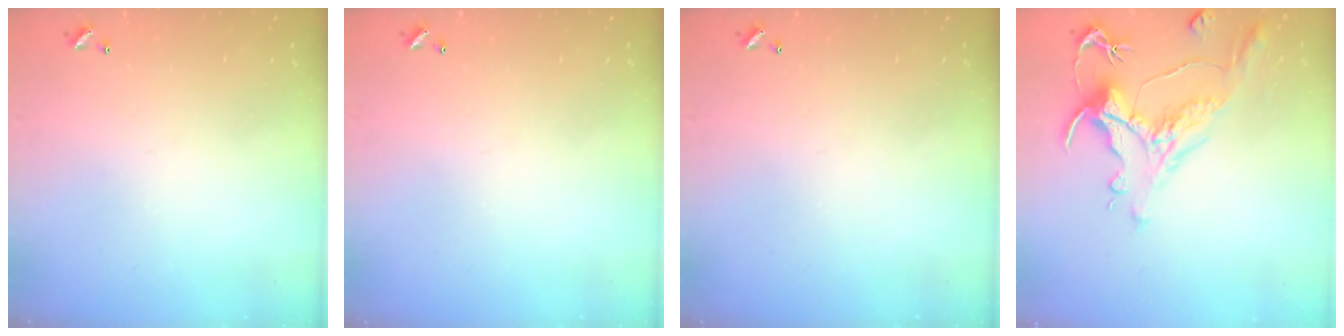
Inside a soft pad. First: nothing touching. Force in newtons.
{"total": 0.0}
{"total": 0.0}
{"total": 1.7, "press": 0.9, "slide": 1.4}